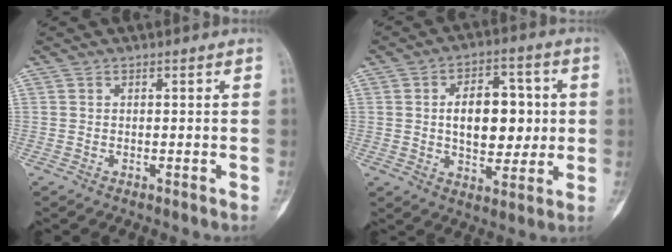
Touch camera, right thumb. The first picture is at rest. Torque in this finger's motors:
{"motor_torque": [0.36, 0.39, 0.09, 0.06, 0.28]}